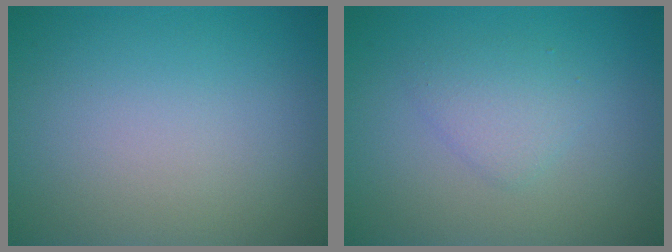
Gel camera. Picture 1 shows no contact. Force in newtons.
{"total": 1.9, "press": 1.9, "slide": 0.2}